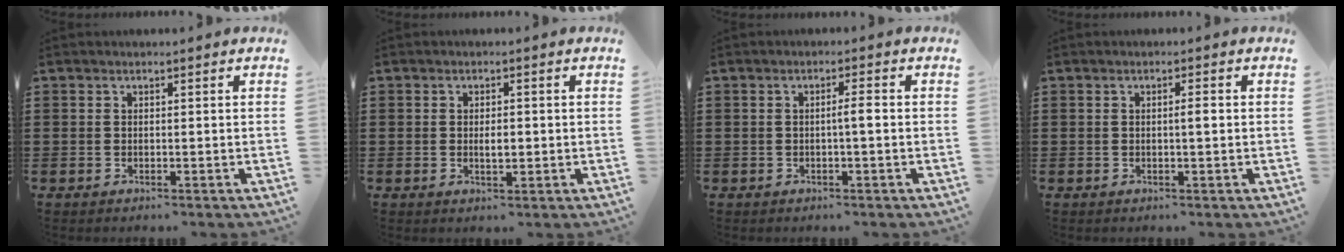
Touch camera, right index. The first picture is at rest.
{"total": 2.3, "force": [-0.1, 0.9, 2.1], "torque": [-0.039, 0.001, -0.003]}
{"total": 2.1, "force": [-0.3, 0.1, 2.1], "torque": [-0.038, 0.001, -0.007]}
{"total": 1.5, "force": [0.1, 0.1, 1.5], "torque": [-0.027, 0.000, 0.000]}